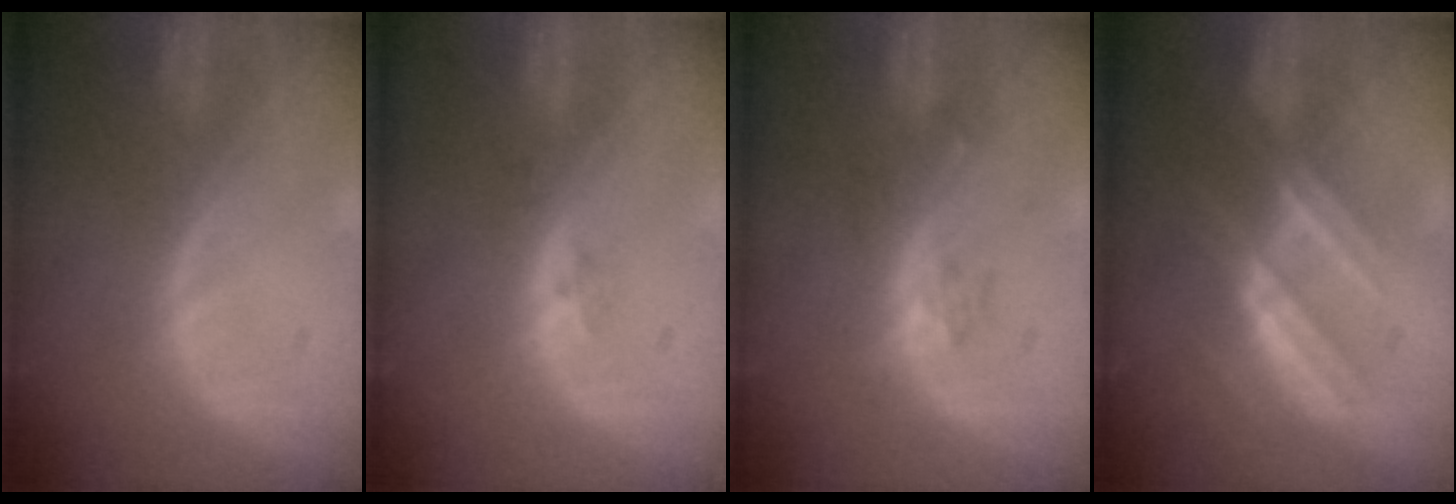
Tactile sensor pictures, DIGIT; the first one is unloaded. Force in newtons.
{"total": 1.6, "press": 1.2, "slide": 1.0}
{"total": 2.6, "press": 2.6, "slide": 0.2}
{"total": 7.4, "press": 6.8, "slide": 2.8}